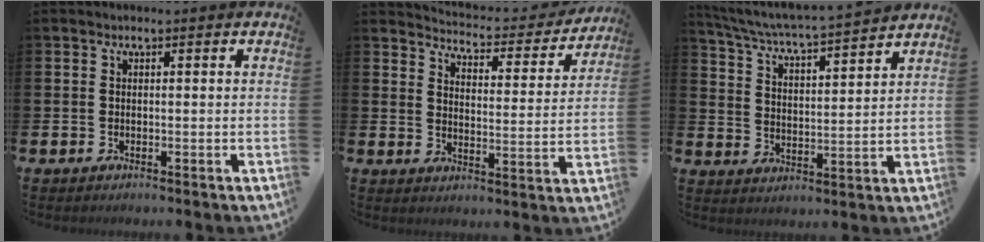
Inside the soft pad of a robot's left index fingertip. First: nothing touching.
{"total": 4.3, "force": [4.2, 0.8, 0.7], "torque": [-0.033, -0.038, 0.066]}
{"total": 5.0, "force": [4.8, -0.1, 1.4], "torque": [-0.054, -0.044, 0.077]}